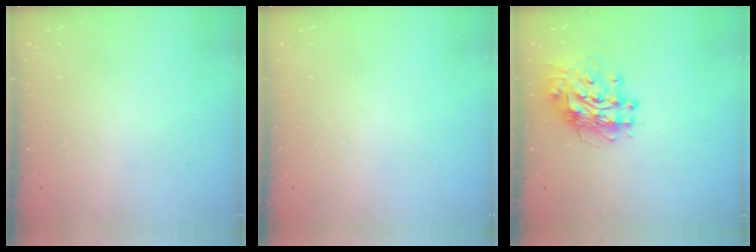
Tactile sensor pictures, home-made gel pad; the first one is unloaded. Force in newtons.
{"total": 0.0}
{"total": 12.3, "press": 12.3, "slide": 1.1}